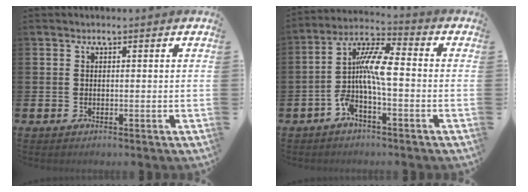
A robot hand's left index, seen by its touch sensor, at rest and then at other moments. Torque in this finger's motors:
{"motor_torque": [1.82, 0.32, 1.05, 0.21]}